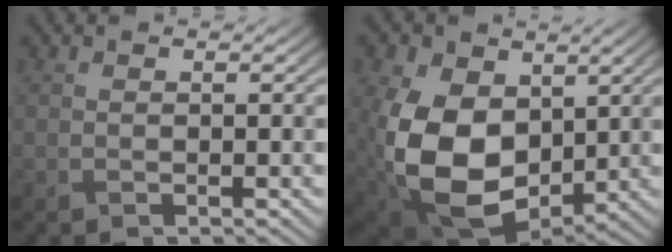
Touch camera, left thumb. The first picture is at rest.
{"total": 16.2, "force": [0.2, 11.4, 11.5], "torque": [-0.265, -0.035, 0.016]}